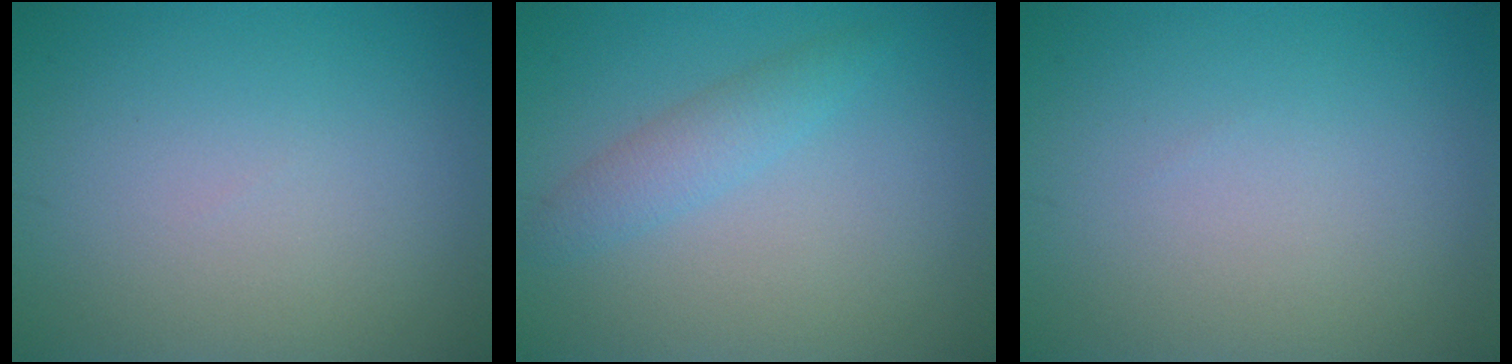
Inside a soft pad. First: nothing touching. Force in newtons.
{"total": 2.2, "press": 2.2, "slide": 0.1}
{"total": 0.0}